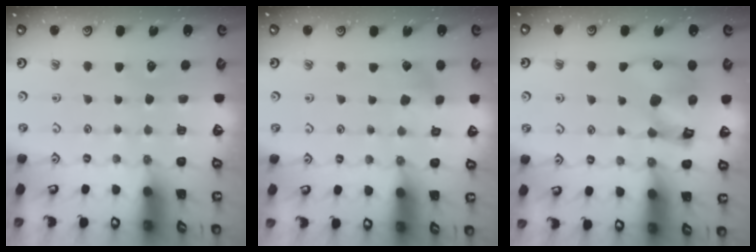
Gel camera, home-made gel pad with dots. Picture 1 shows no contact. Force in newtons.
{"total": 3.0, "press": 3.0, "slide": 0.4}
{"total": 13.6, "press": 13.5, "slide": 1.8}